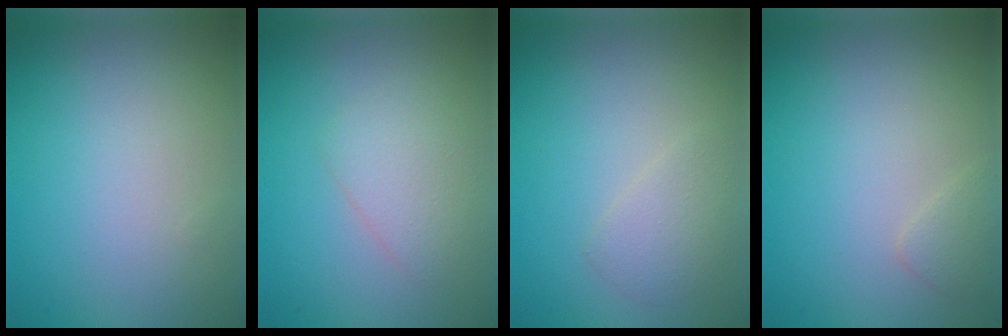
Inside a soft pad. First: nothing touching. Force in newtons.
{"total": 2.3, "press": 2.3, "slide": 0.1}
{"total": 1.7, "press": 1.7, "slide": 0.1}
{"total": 1.1, "press": 1.1, "slide": 0.0}